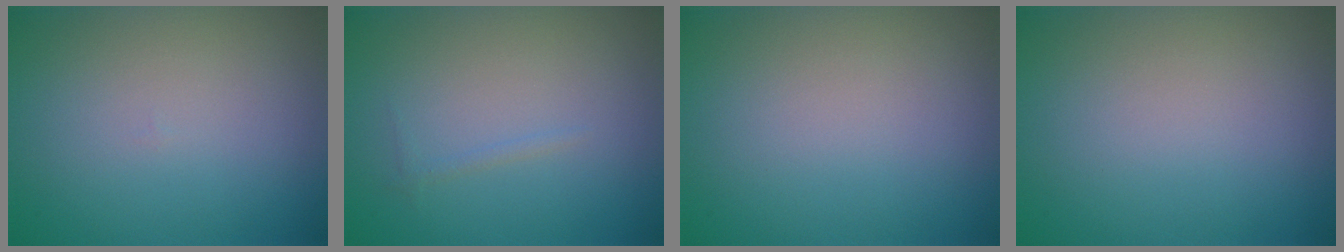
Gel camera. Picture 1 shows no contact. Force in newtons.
{"total": 0.5, "press": 0.5, "slide": 0.1}
{"total": 0.0}
{"total": 0.0}